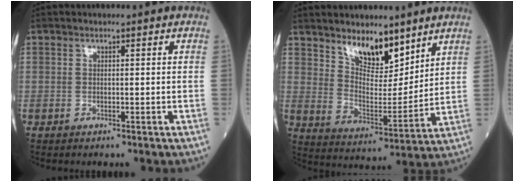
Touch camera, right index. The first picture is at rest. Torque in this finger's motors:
{"motor_torque": [0.35, 0.35, 0.14, 0.08]}